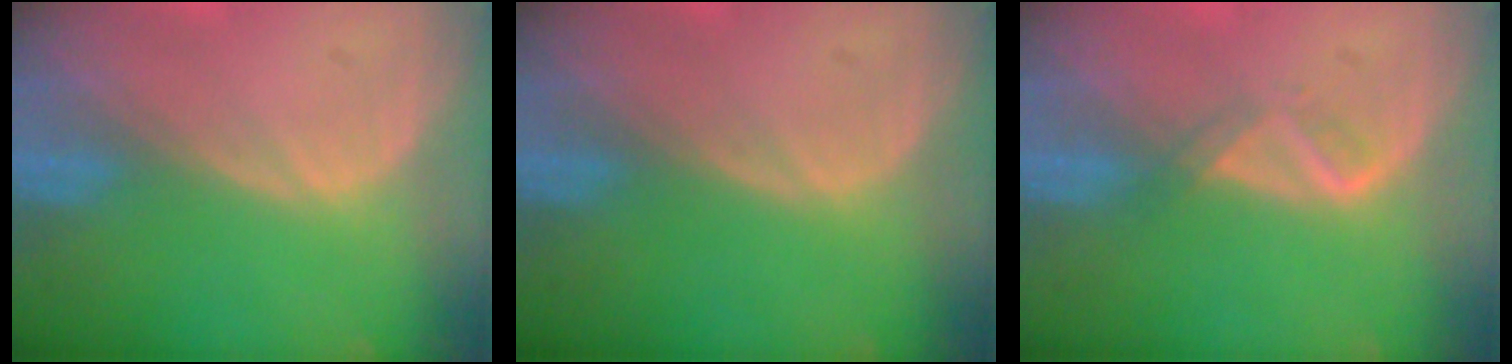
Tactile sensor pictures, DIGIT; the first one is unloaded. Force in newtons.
{"total": 0.0}
{"total": 2.1, "press": 2.0, "slide": 0.6}